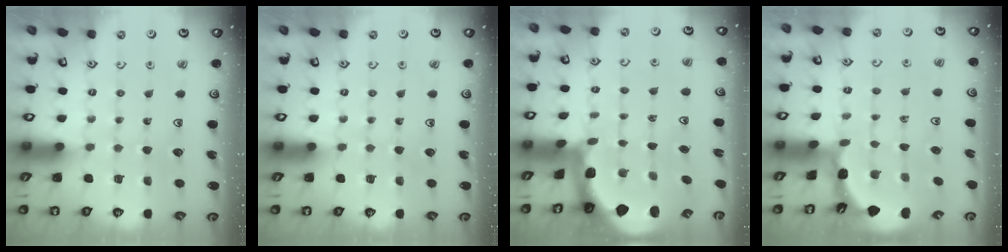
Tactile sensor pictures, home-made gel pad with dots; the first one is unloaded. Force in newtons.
{"total": 0.0}
{"total": 1.9, "press": 1.9, "slide": 0.4}
{"total": 1.8, "press": 1.7, "slide": 0.0}